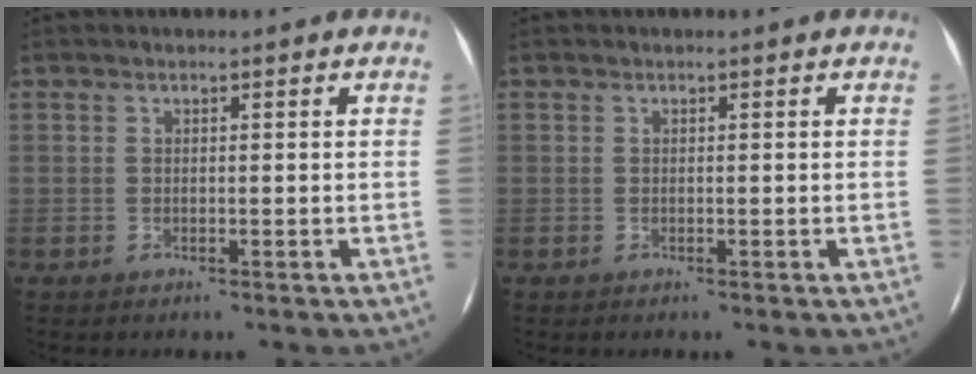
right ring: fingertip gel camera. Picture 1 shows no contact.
{"total": 0.0}